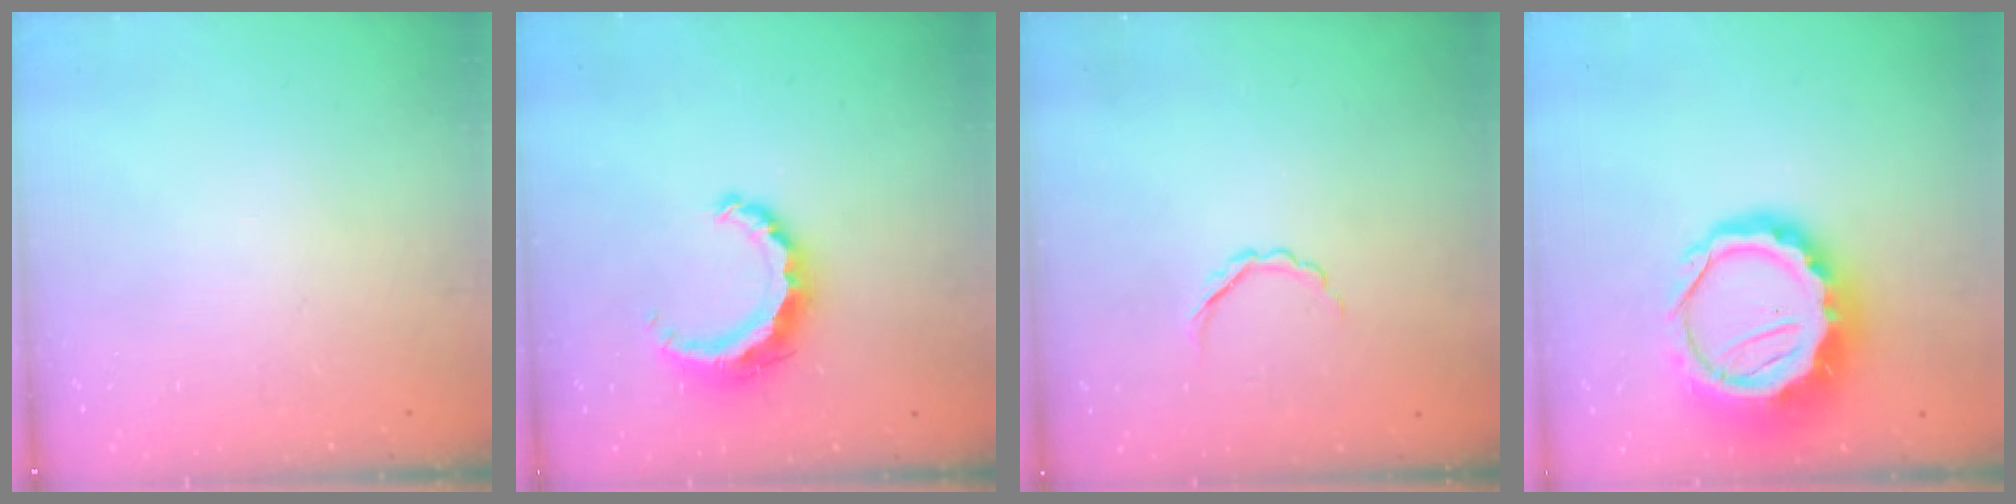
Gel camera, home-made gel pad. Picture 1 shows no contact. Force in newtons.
{"total": 7.5, "press": 7.5, "slide": 0.2}
{"total": 2.9, "press": 2.8, "slide": 0.8}
{"total": 13.2, "press": 12.9, "slide": 2.9}